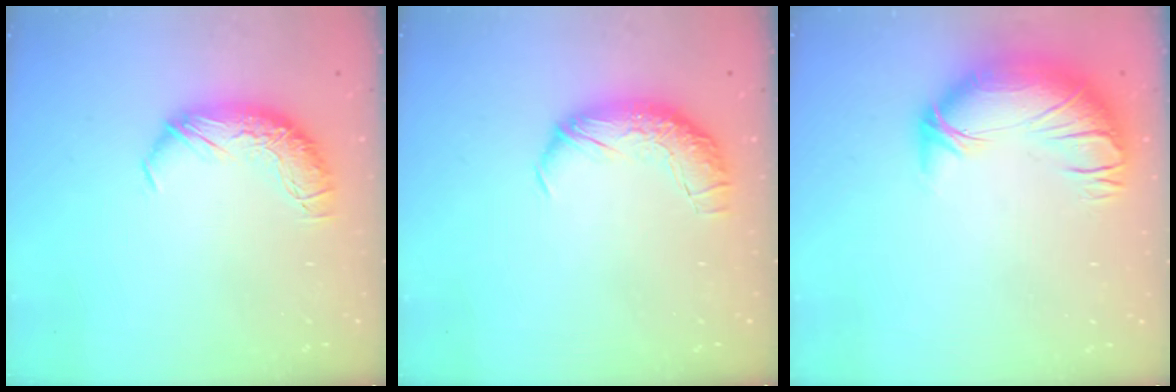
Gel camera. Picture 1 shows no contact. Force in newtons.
{"total": 2.4, "press": 1.1, "slide": 2.2}
{"total": 3.8, "press": 2.1, "slide": 3.2}